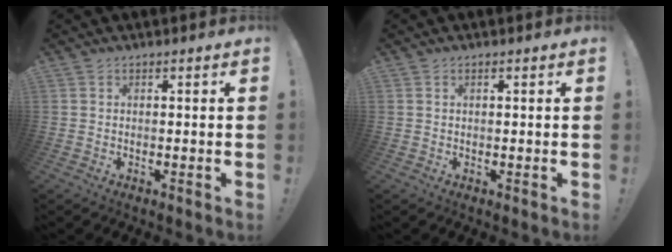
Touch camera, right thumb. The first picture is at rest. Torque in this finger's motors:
{"motor_torque": [0.12, 0.01, 0.04, -0.17, 0.03]}